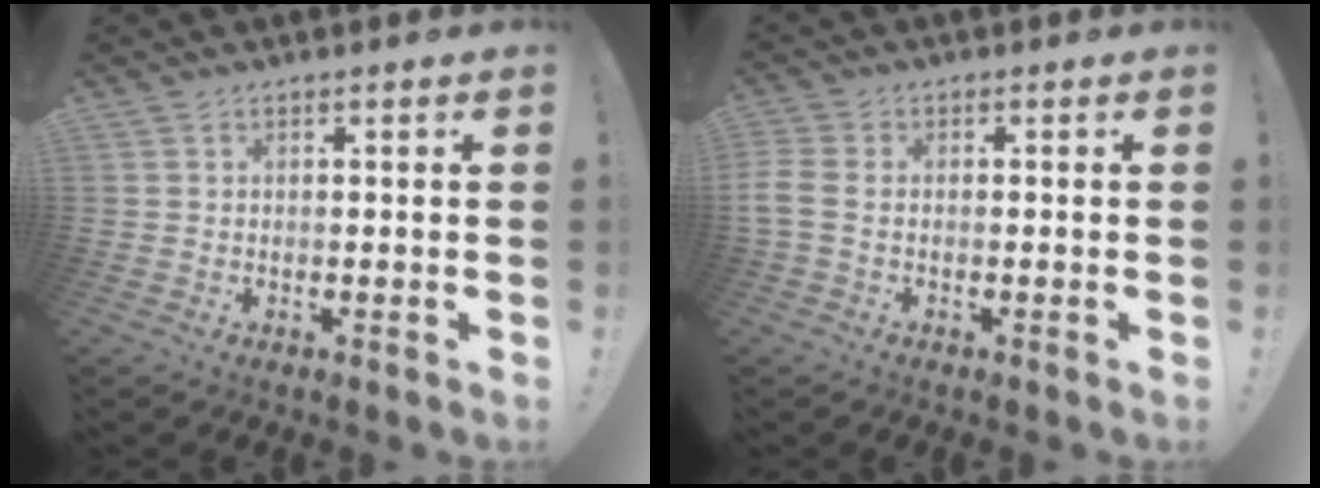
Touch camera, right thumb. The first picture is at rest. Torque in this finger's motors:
{"motor_torque": [-0.24, -0.23, -0.30, 0.07, 0.14]}